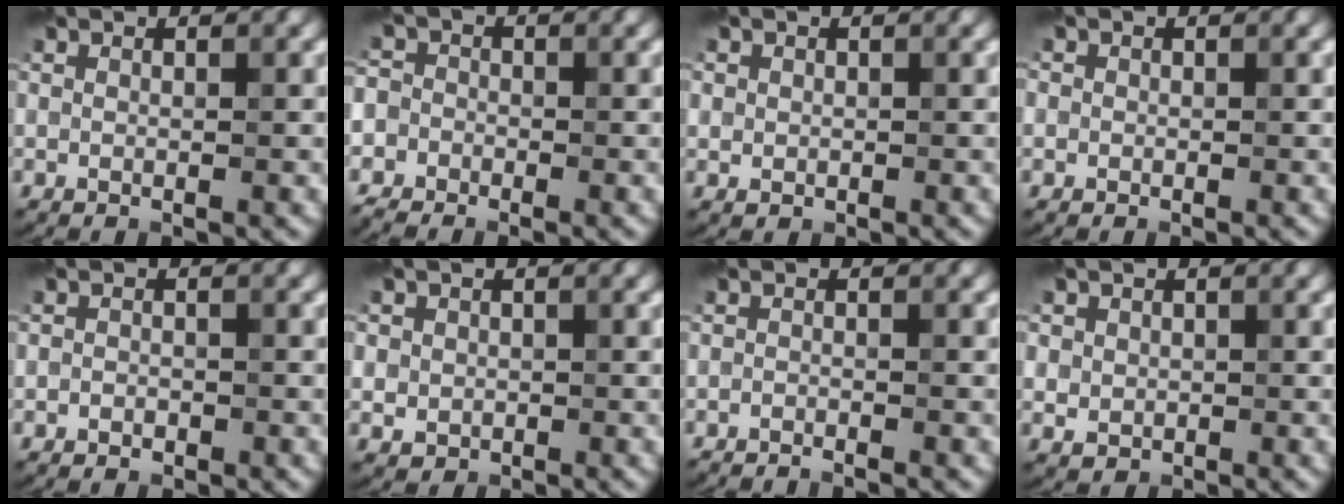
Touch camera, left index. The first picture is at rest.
{"total": 5.1, "force": [-3.7, 3.2, 1.3], "torque": [-0.021, 0.003, -0.071]}
{"total": 2.2, "force": [0.9, 1.9, 0.8], "torque": [-0.004, 0.014, 0.008]}
{"total": 1.9, "force": [0.7, 1.7, 0.6], "torque": [0.011, 0.018, -0.012]}
{"total": 0.9, "force": [-0.6, 0.6, 0.4], "torque": [-0.001, 0.001, -0.012]}
{"total": 4.2, "force": [1.1, 3.7, 1.5], "torque": [-0.022, 0.027, -0.002]}
{"total": 1.6, "force": [-1.6, -0.2, 0.3], "torque": [-0.007, 0.000, -0.027]}
{"total": 4.5, "force": [1.6, 3.8, 1.8], "torque": [-0.033, 0.023, 0.010]}